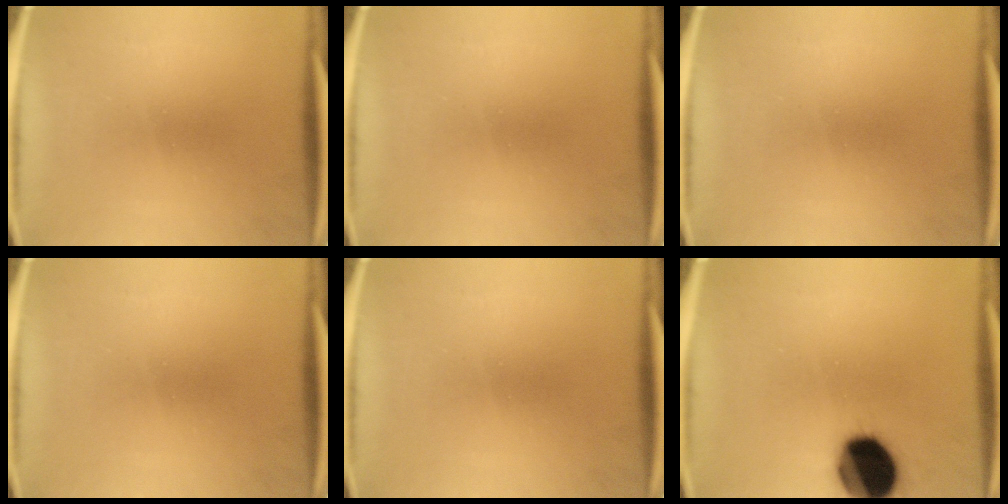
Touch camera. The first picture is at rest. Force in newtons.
{"total": 0.0}
{"total": 0.0}
{"total": 0.0}
{"total": 0.0}
{"total": 17.6}